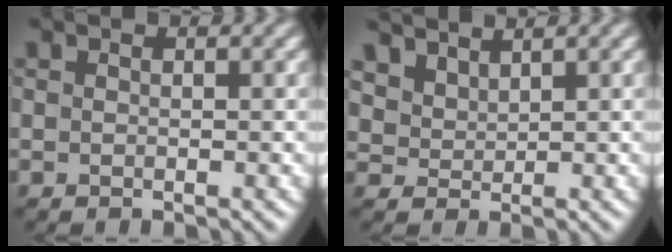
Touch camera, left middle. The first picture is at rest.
{"total": 3.9, "force": [3.3, 1.6, 1.0], "torque": [-0.042, -0.004, 0.082]}